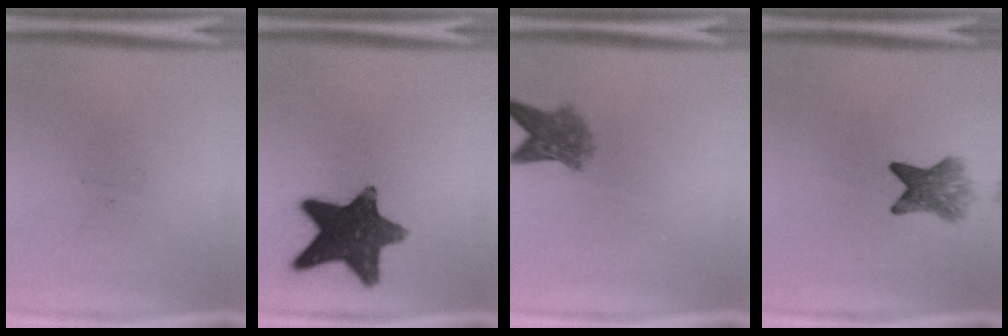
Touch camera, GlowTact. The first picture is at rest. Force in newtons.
{"total": 14.6}
{"total": 4.9}
{"total": 5.0}